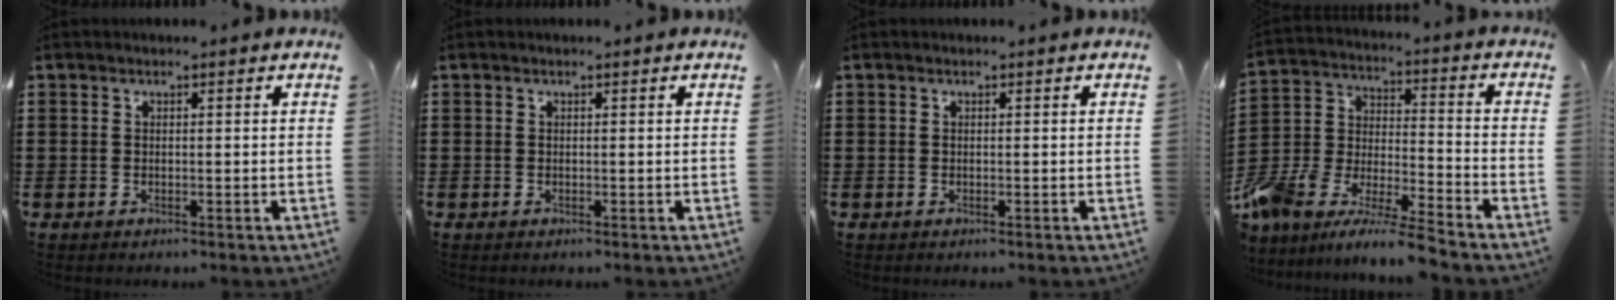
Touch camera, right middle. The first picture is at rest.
{"total": 0.0}
{"total": 0.0}
{"total": 9.5, "force": [-9.1, 0.6, 2.7], "torque": [-0.061, 0.006, -0.189]}